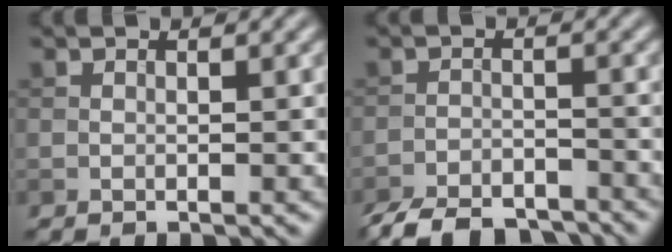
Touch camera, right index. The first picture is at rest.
{"total": 6.7, "force": [-6.0, 2.0, 2.4], "torque": [-0.040, -0.010, -0.108]}